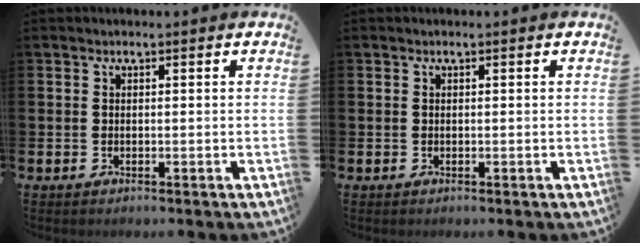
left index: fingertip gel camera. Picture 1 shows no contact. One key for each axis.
{"total": 0.0}